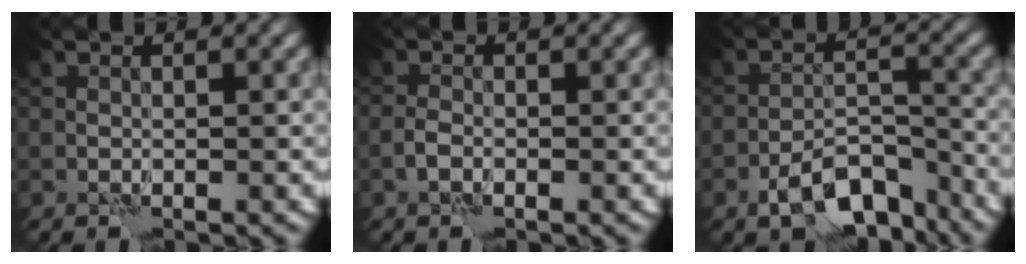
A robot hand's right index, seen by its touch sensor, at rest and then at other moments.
{"total": 1.2, "force": [-0.7, 0.5, 0.8], "torque": [-0.017, 0.004, -0.019]}
{"total": 7.0, "force": [-4.7, 2.8, 4.4], "torque": [-0.068, 0.004, -0.085]}